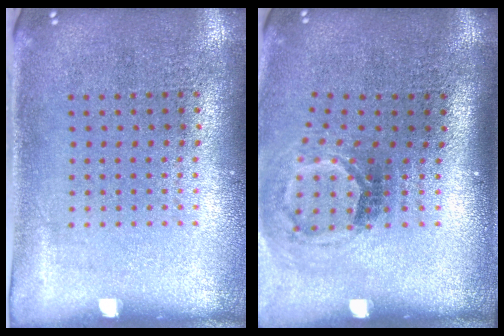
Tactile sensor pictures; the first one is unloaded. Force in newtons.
{"total": 1.9, "press": 1.2, "slide": 1.5}